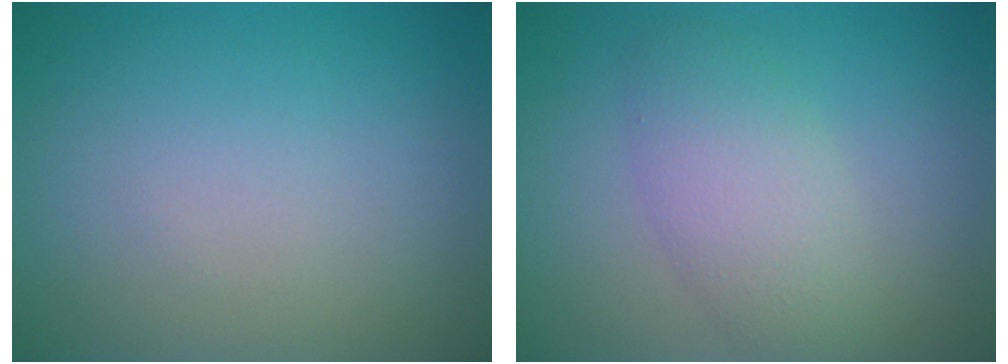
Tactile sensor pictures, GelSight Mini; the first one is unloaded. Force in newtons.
{"total": 3.9, "press": 3.9, "slide": 0.2}